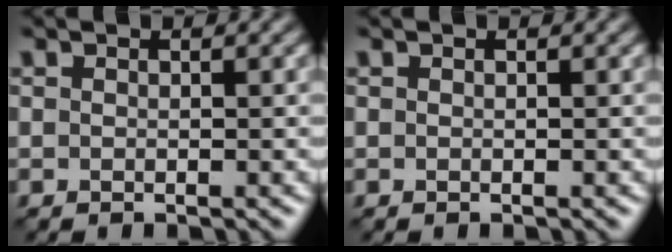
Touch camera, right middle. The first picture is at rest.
{"total": 0.0}